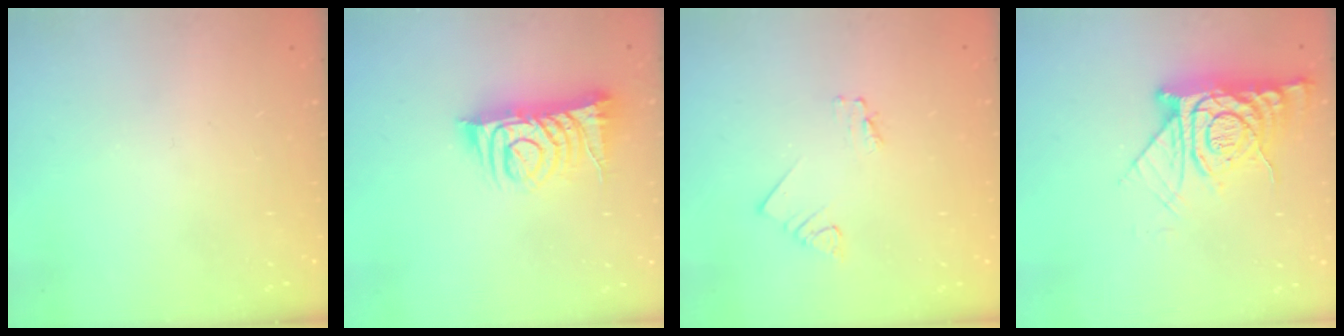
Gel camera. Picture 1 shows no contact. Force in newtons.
{"total": 11.9, "press": 11.8, "slide": 1.1}
{"total": 1.9, "press": 1.9, "slide": 0.2}
{"total": 13.8, "press": 13.7, "slide": 1.3}